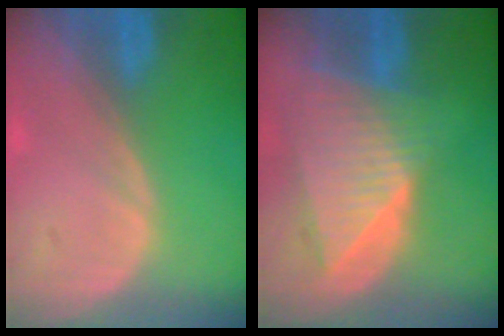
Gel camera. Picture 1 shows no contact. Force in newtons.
{"total": 8.9, "press": 7.8, "slide": 4.2}